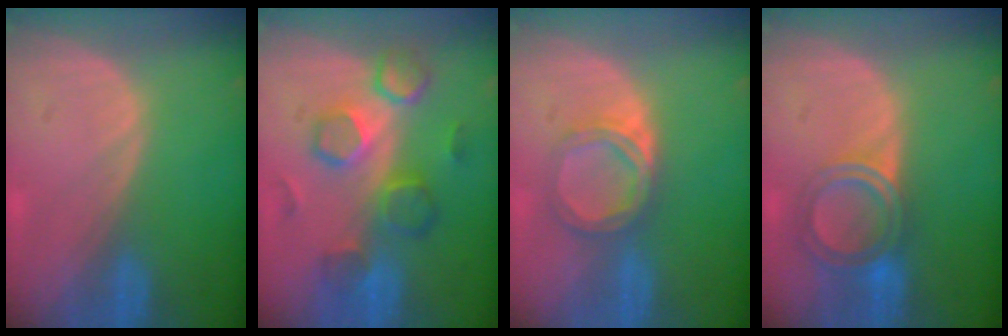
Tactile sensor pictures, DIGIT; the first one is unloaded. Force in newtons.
{"total": 8.3, "press": 8.2, "slide": 1.4}
{"total": 4.8, "press": 4.8, "slide": 0.3}
{"total": 6.1, "press": 5.3, "slide": 3.1}